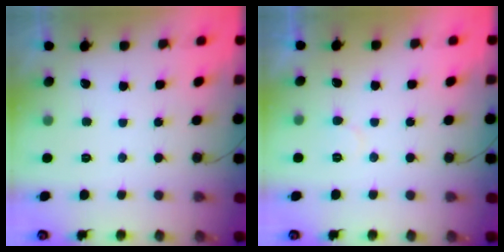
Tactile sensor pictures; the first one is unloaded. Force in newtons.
{"total": 4.6, "press": 4.6, "slide": 0.5}